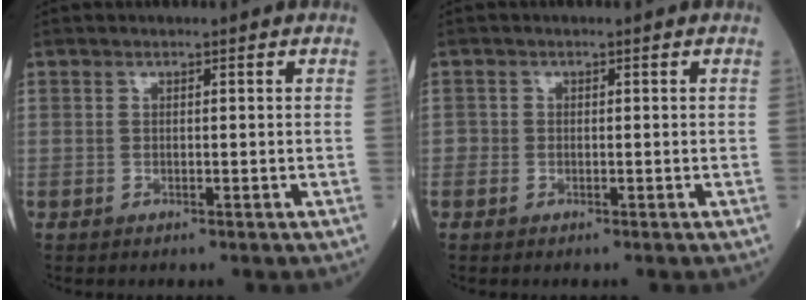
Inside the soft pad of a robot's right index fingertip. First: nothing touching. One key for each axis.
{"total": 0.9, "fx": -0.2, "fy": 0.9, "fz": 0.2, "tx": 0.005, "ty": 0.004, "tz": -0.007}